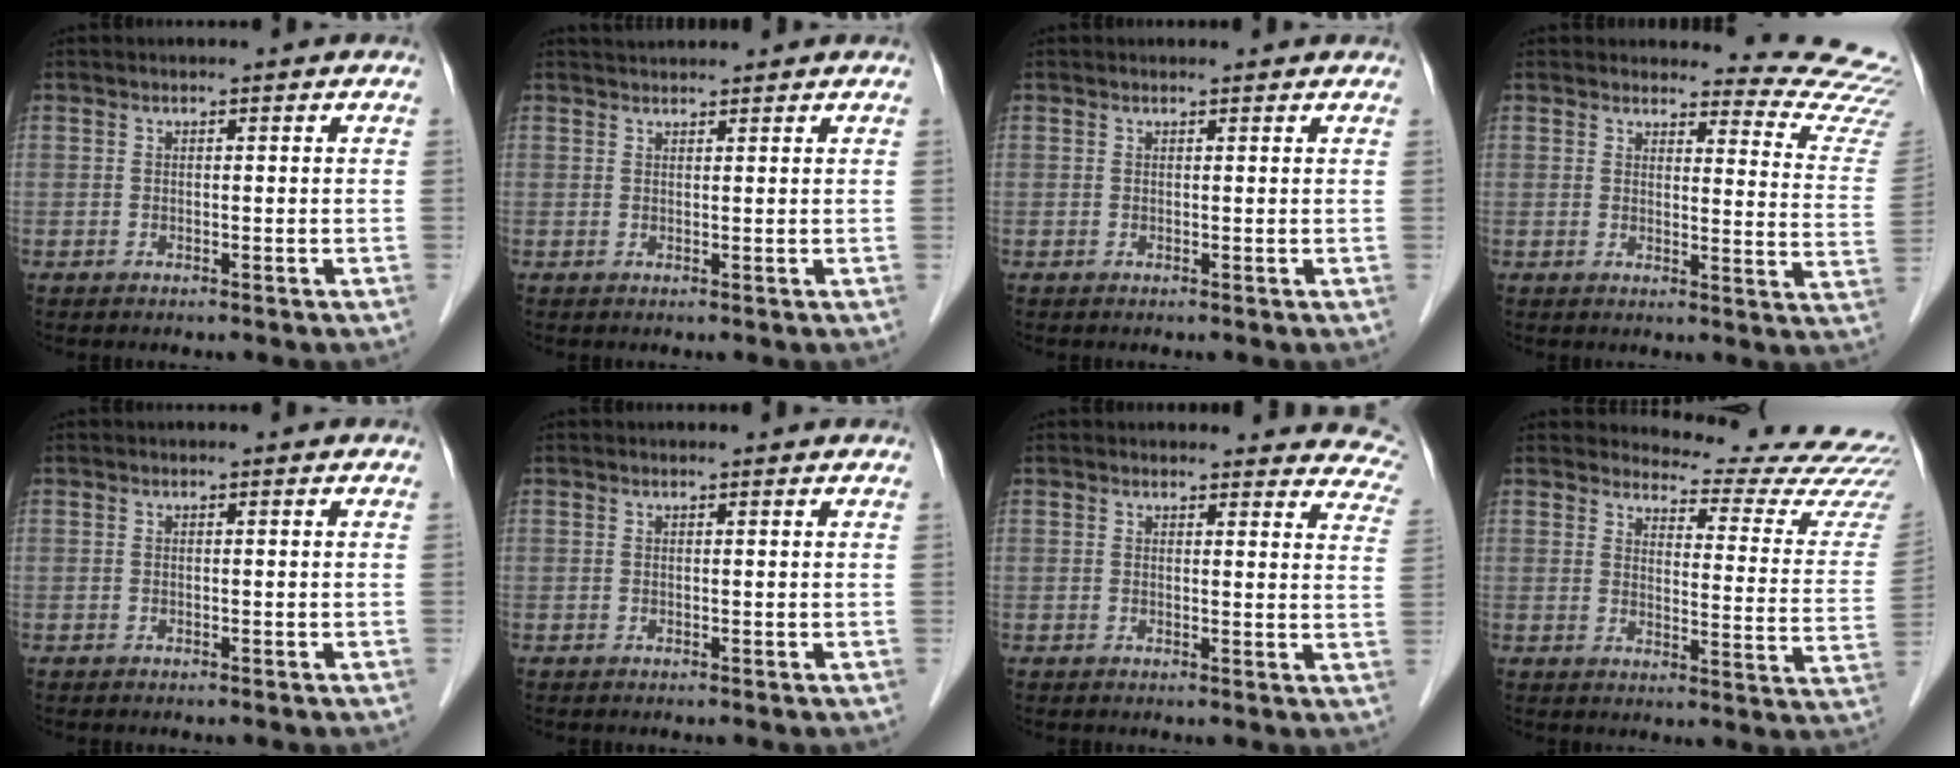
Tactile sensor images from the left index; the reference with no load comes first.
{"total": 2.8, "force": [2.7, 0.3, 0.5], "torque": [-0.010, 0.029, 0.046]}
{"total": 1.7, "force": [1.7, 0.4, 0.3], "torque": [-0.014, 0.009, 0.017]}
{"total": 14.9, "force": [14.8, 1.2, 1.4], "torque": [0.014, -0.135, 0.124]}
{"total": 0.0}
{"total": 0.7, "force": [0.7, 0.1, 0.1], "torque": [-0.008, 0.005, 0.009]}
{"total": 14.6, "force": [13.8, 4.2, 2.4], "torque": [0.017, -0.042, 0.116]}
{"total": 18.6, "force": [18.2, 1.6, 3.2], "torque": [-0.029, -0.131, 0.187]}